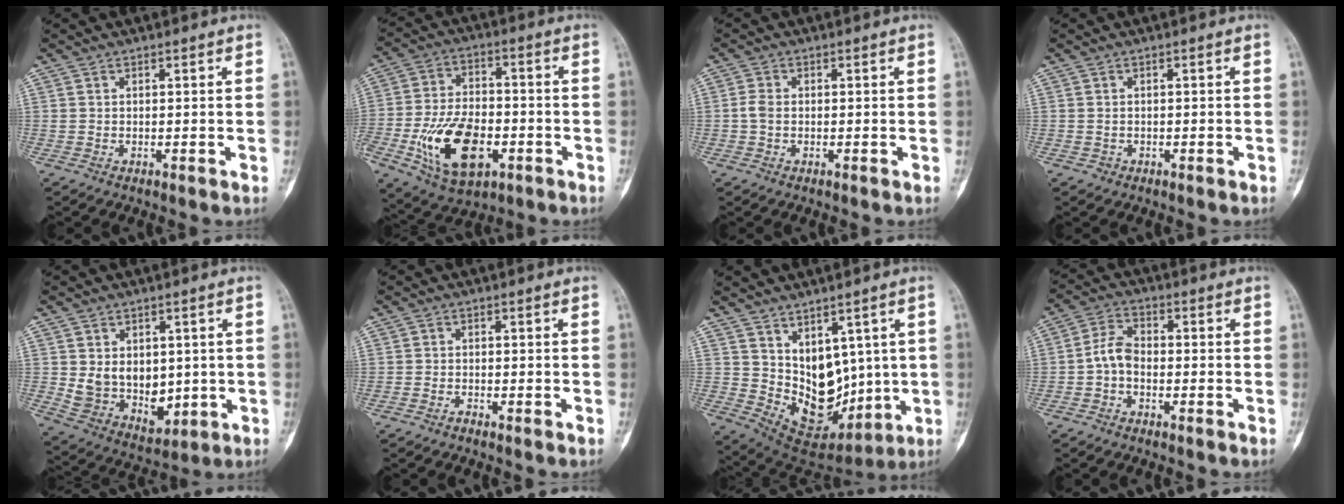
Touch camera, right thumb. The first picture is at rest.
{"total": 16.8, "force": [-5.4, 9.6, 12.6], "torque": [-0.214, 0.017, -0.087]}
{"total": 2.4, "force": [-0.1, 1.7, 1.7], "torque": [-0.039, 0.004, -0.006]}
{"total": 0.7, "force": [-0.2, 0.6, 0.0], "torque": [0.004, 0.004, -0.001]}
{"total": 10.4, "force": [0.9, 7.8, 6.9], "torque": [-0.071, -0.020, 0.043]}
{"total": 0.7, "force": [-0.7, 0.1, 0.0], "torque": [0.000, -0.002, -0.015]}
{"total": 12.8, "force": [2.3, 9.1, 8.8], "torque": [-0.093, -0.027, 0.074]}
{"total": 4.7, "force": [-1.3, 2.9, 3.5], "torque": [-0.063, 0.019, -0.035]}